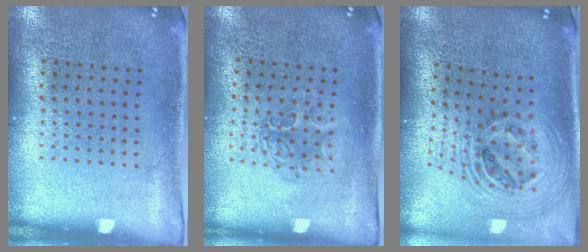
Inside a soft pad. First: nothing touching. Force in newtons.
{"total": 1.2, "press": 1.1, "slide": 0.4}
{"total": 2.7, "press": 1.9, "slide": 1.9}